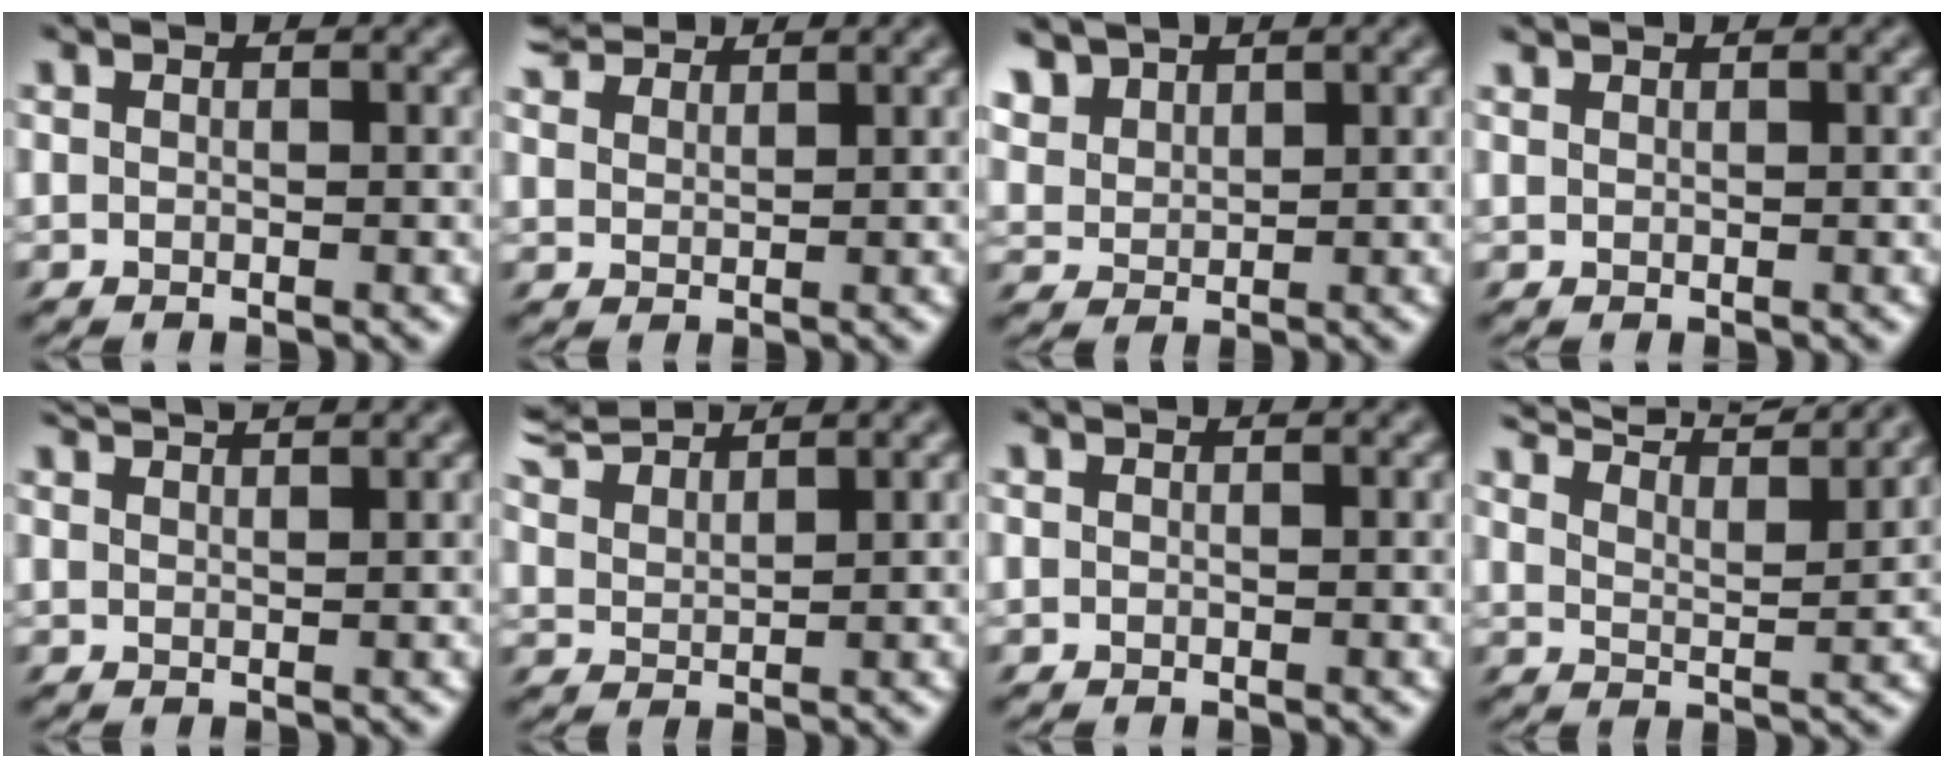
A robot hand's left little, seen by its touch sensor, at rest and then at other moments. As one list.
[{"total": 4.5, "force": [3.8, 1.6, 1.6], "torque": [-0.072, 0.015, 0.076]}, {"total": 2.7, "force": [2.0, 1.2, 1.5], "torque": [-0.047, 0.015, 0.026]}, {"total": 0.8, "force": [0.8, 0.1, 0.0], "torque": [-0.009, 0.004, 0.019]}, {"total": 3.0, "force": [2.8, -0.3, 0.8], "torque": [-0.028, 0.019, 0.046]}, {"total": 4.4, "force": [4.2, 0.1, 1.4], "torque": [-0.044, 0.020, 0.066]}, {"total": 0.0}, {"total": 9.8, "force": [8.8, 1.5, 4.0], "torque": [-0.090, 0.017, 0.111]}]